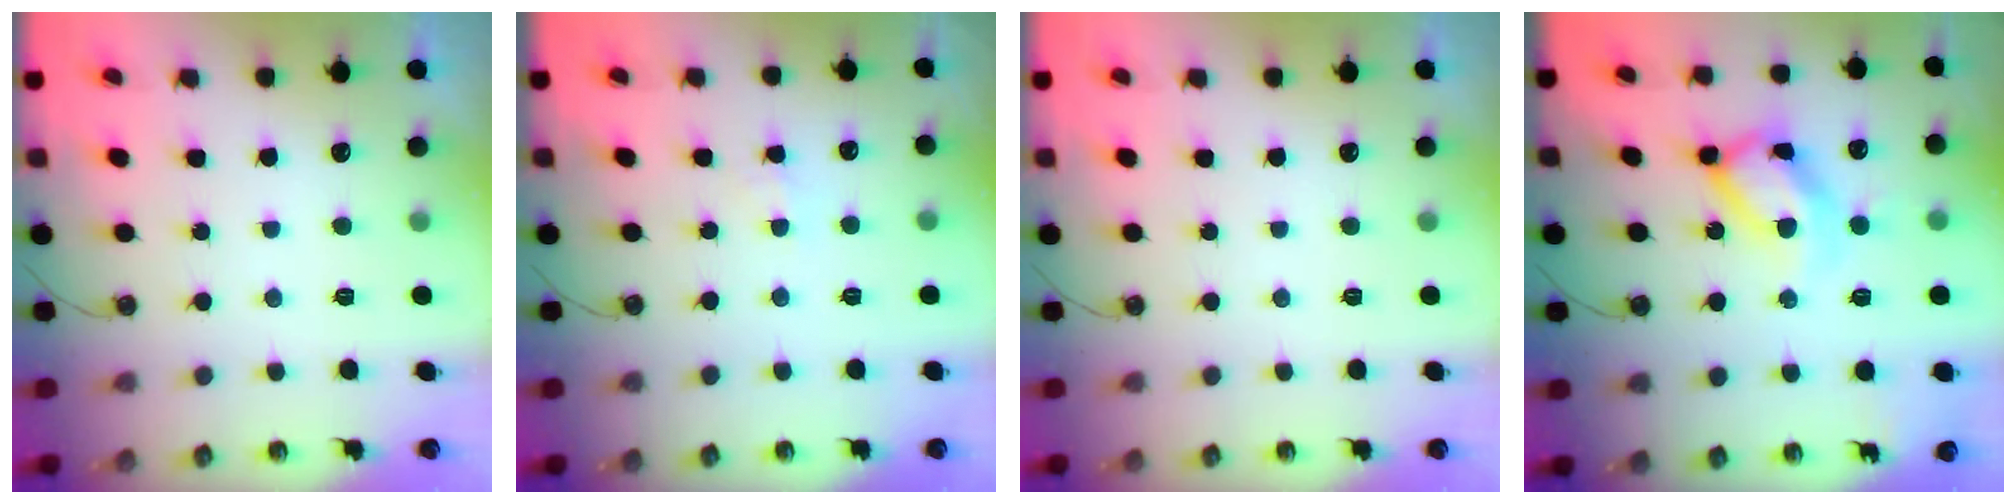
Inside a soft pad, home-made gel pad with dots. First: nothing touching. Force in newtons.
{"total": 1.6, "press": 1.5, "slide": 0.3}
{"total": 0.0}
{"total": 15.7, "press": 15.6, "slide": 1.5}